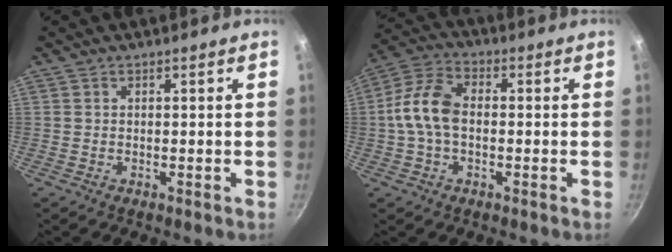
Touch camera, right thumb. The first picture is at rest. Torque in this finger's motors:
{"motor_torque": [2.58, 2.43, 1.49, -1.28, 0.64]}